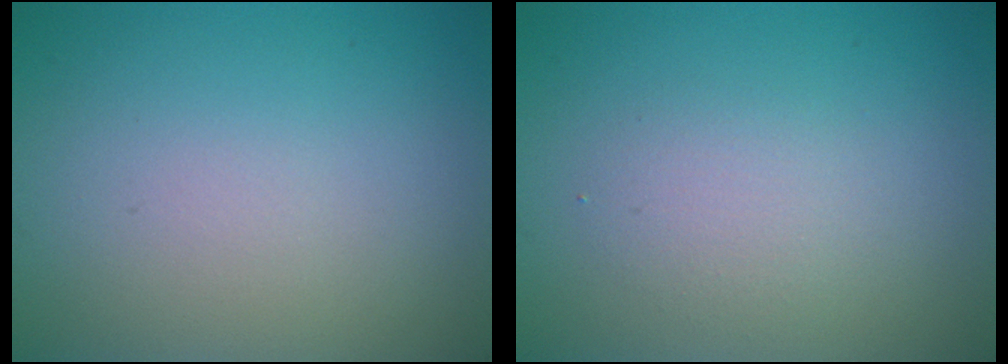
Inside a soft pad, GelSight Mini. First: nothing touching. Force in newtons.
{"total": 1.9, "press": 1.9, "slide": 0.1}